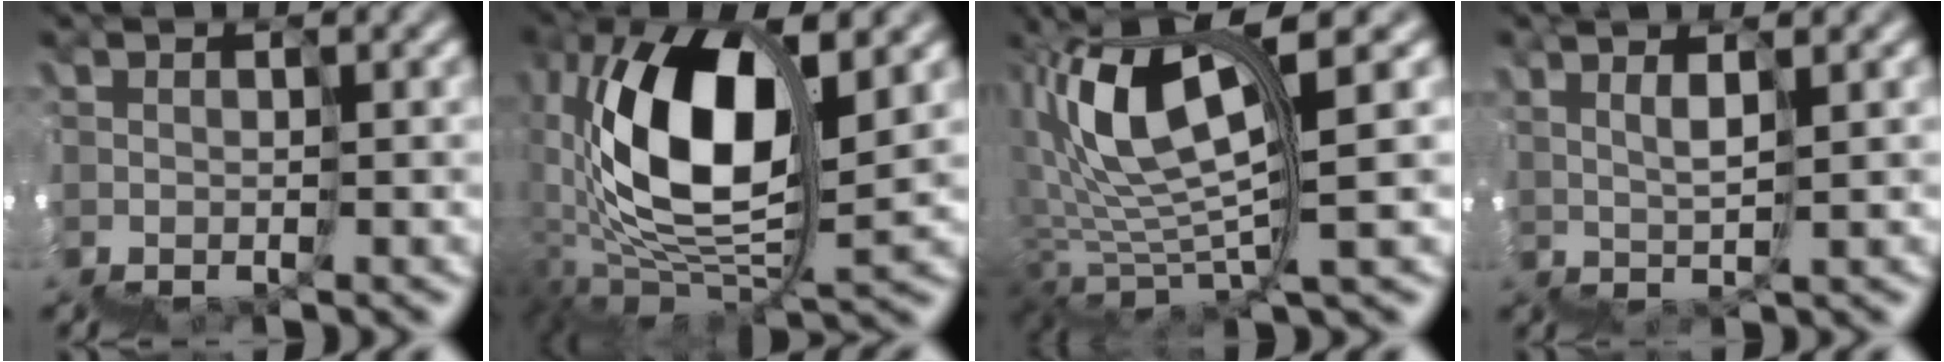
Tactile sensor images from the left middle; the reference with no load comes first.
{"total": 8.3, "force": [4.5, 3.2, 6.2], "torque": [-0.123, 0.035, 0.073]}
{"total": 7.5, "force": [6.2, -0.2, 4.3], "torque": [-0.099, 0.034, 0.113]}
{"total": 4.5, "force": [4.4, -0.6, 0.6], "torque": [0.012, 0.051, 0.085]}